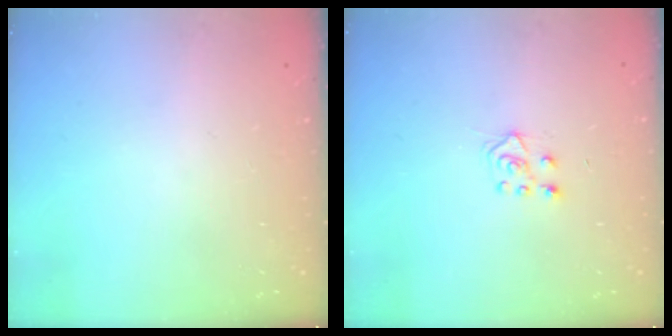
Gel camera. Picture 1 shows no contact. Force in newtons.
{"total": 6.1, "press": 6.1, "slide": 0.5}